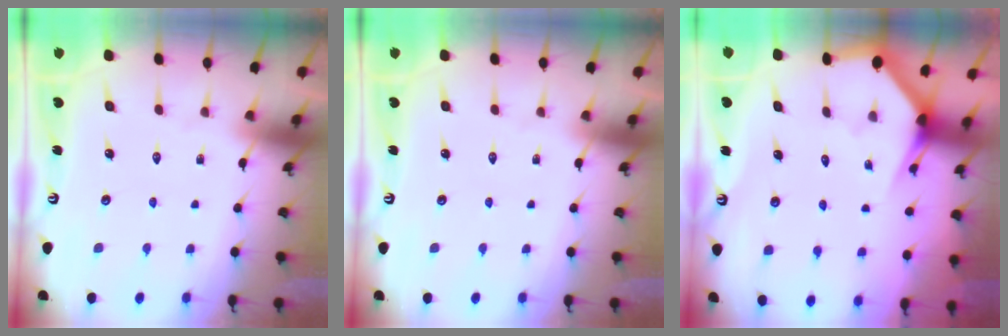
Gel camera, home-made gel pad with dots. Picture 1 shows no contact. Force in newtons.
{"total": 0.0}
{"total": 2.9, "press": 2.9, "slide": 0.1}